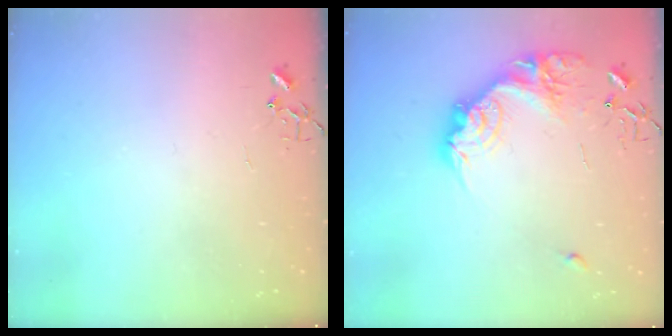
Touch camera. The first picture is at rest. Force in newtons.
{"total": 19.5, "press": 19.5, "slide": 1.4}